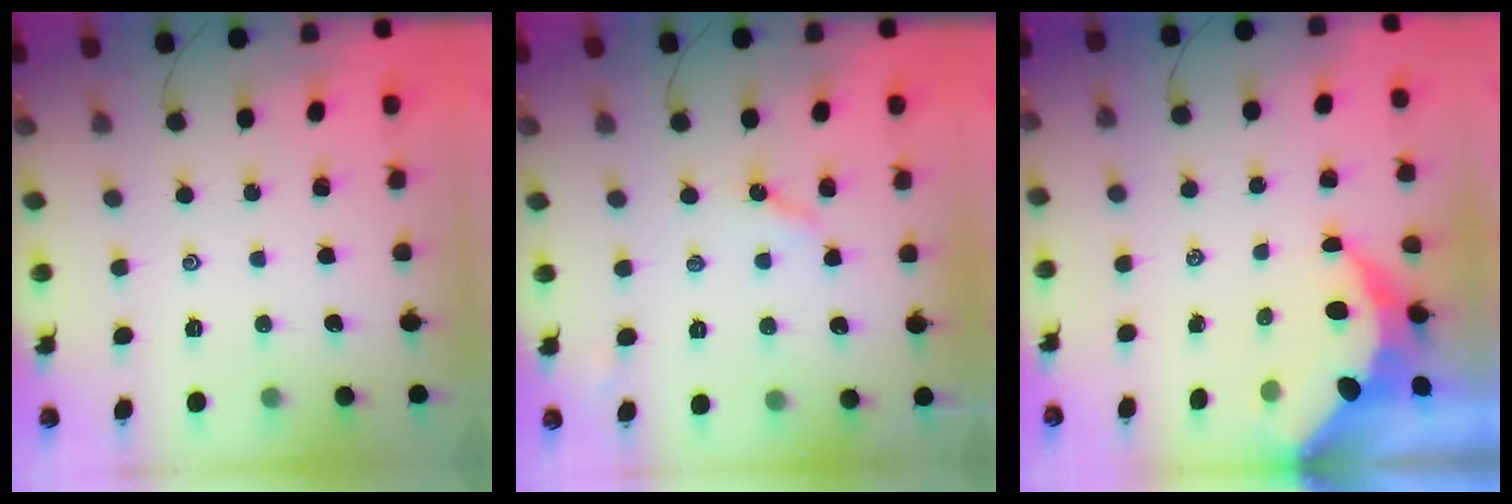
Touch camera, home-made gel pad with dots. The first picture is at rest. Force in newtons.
{"total": 3.8, "press": 3.7, "slide": 0.5}
{"total": 7.7, "press": 7.6, "slide": 1.2}